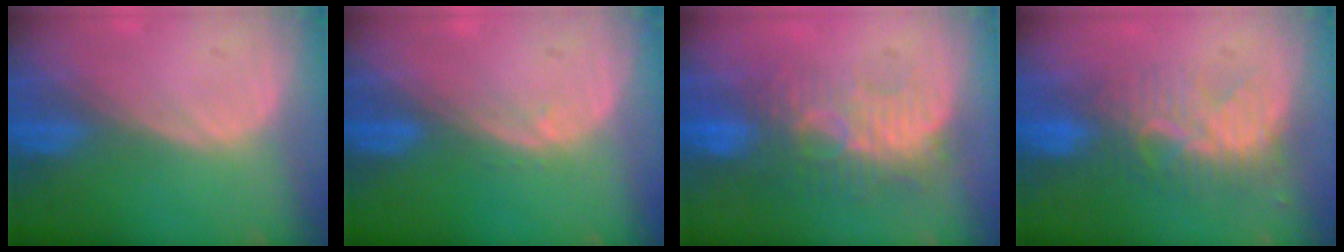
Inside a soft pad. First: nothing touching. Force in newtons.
{"total": 0.7, "press": 0.7, "slide": 0.2}
{"total": 9.4, "press": 8.7, "slide": 3.7}
{"total": 8.5, "press": 7.7, "slide": 3.6}